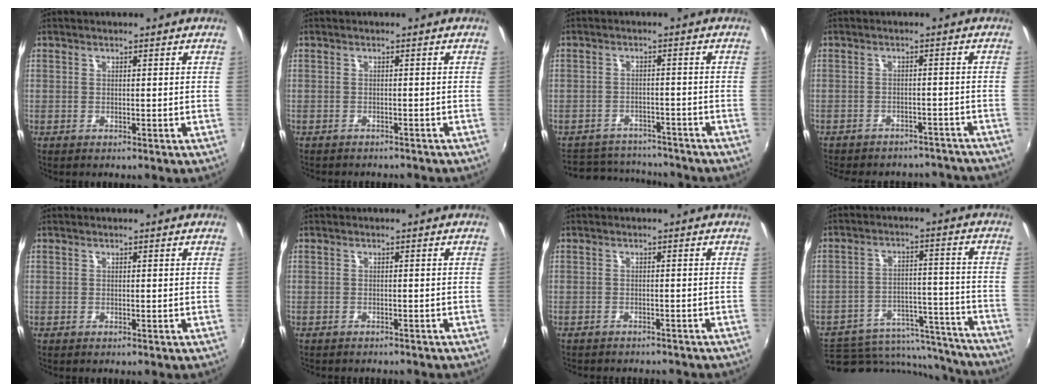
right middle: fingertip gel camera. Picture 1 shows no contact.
{"total": 3.5, "force": [-3.2, 1.0, 1.0], "torque": [-0.027, -0.012, -0.046]}
{"total": 10.8, "force": [-9.8, 4.1, 2.2], "torque": [-0.063, 0.023, -0.138]}
{"total": 15.1, "force": [-13.4, 5.6, 4.1], "torque": [-0.102, 0.014, -0.159]}
{"total": 0.0}
{"total": 2.2, "force": [-2.1, 0.6, 0.6], "torque": [-0.018, -0.011, -0.030]}
{"total": 4.6, "force": [-4.2, 1.3, 1.3], "torque": [-0.037, -0.013, -0.060]}
{"total": 17.9, "force": [-15.6, 7.3, 5.0], "torque": [-0.091, 0.032, -0.196]}